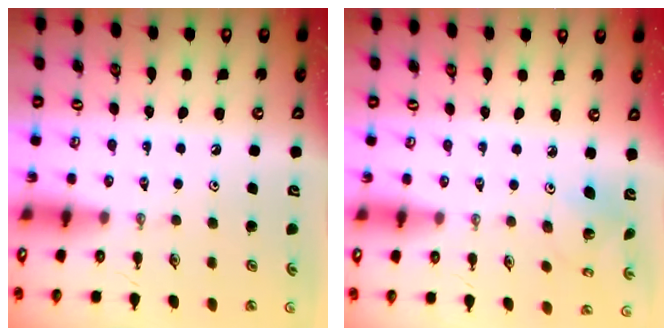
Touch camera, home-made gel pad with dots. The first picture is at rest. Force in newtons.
{"total": 4.1, "press": 4.1, "slide": 0.5}